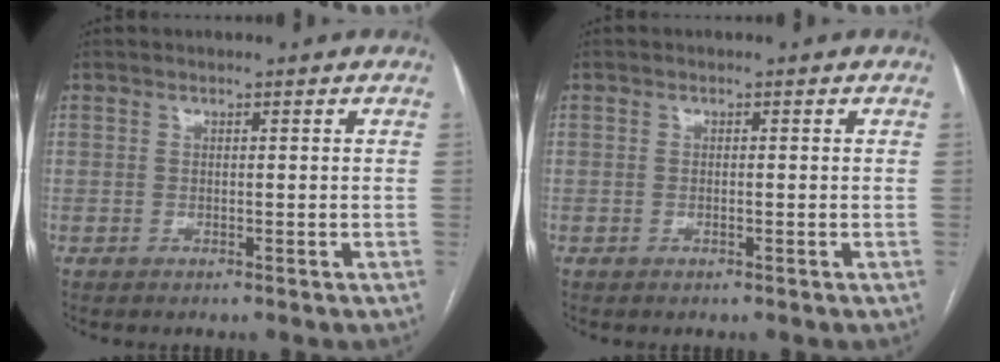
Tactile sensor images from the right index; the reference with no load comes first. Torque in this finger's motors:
{"motor_torque": [-0.16, -0.01, -0.07, -0.01]}